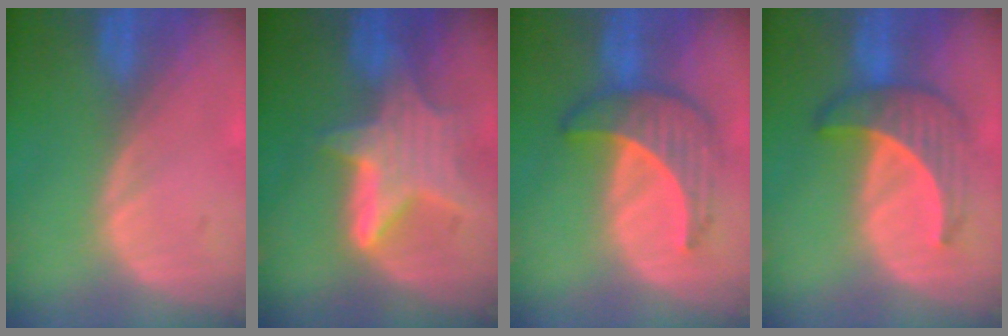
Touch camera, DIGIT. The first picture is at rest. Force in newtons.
{"total": 6.8, "press": 6.6, "slide": 1.6}
{"total": 6.6, "press": 6.5, "slide": 1.2}
{"total": 6.3, "press": 6.0, "slide": 1.8}